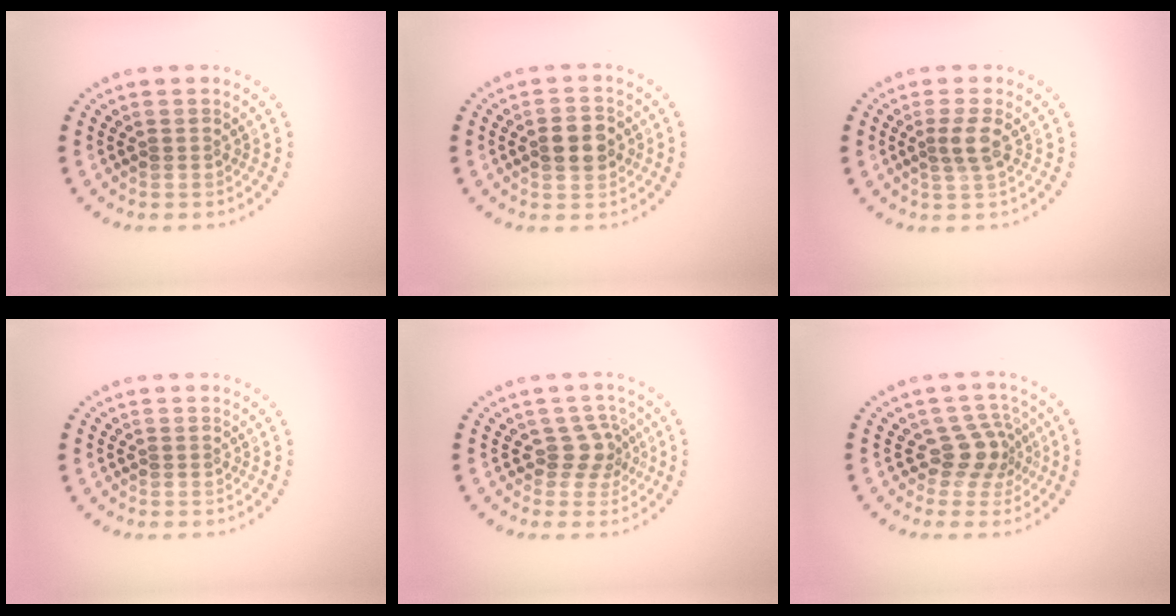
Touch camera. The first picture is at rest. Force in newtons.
{"total": 3.1, "press": 3.0, "slide": 0.2}
{"total": 1.9, "press": 1.5, "slide": 1.1}
{"total": 0.0}
{"total": 2.4, "press": 1.8, "slide": 1.6}
{"total": 2.9, "press": 2.0, "slide": 2.1}